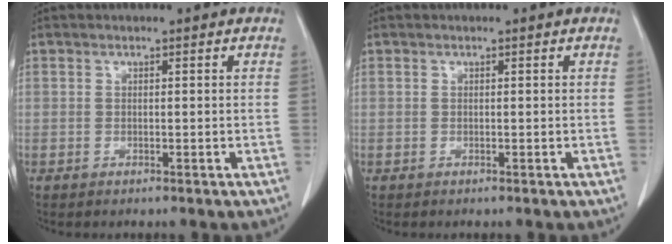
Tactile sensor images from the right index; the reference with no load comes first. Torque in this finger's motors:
{"motor_torque": [0.00, 0.00, 0.00, 0.00]}